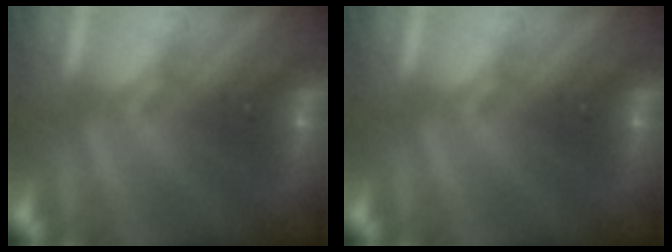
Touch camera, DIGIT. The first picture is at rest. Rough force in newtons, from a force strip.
{"total": 0.0}